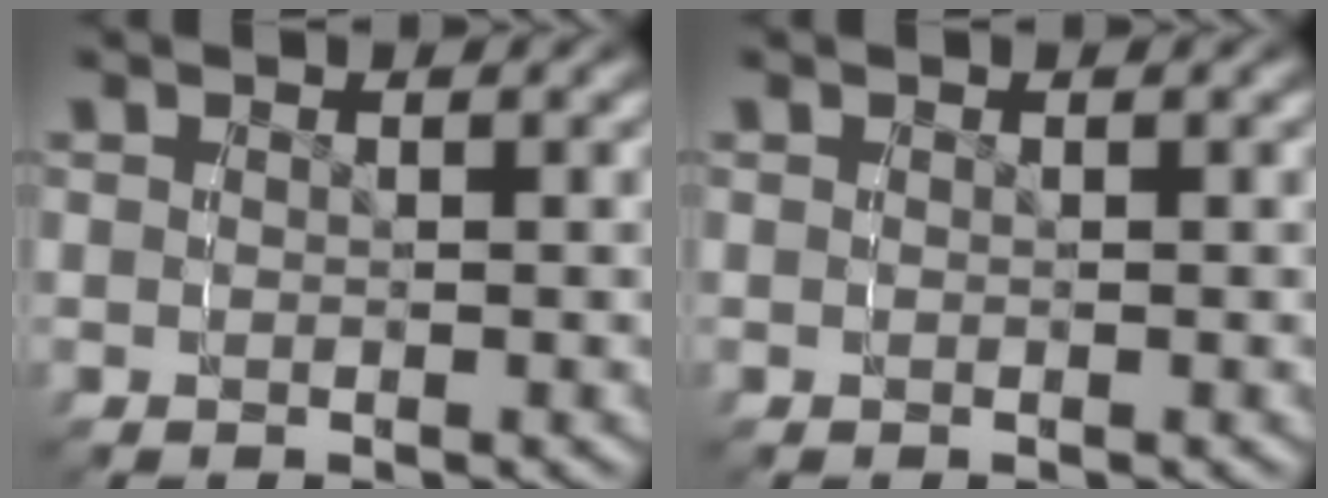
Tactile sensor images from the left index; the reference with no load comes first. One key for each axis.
{"total": 0.0}